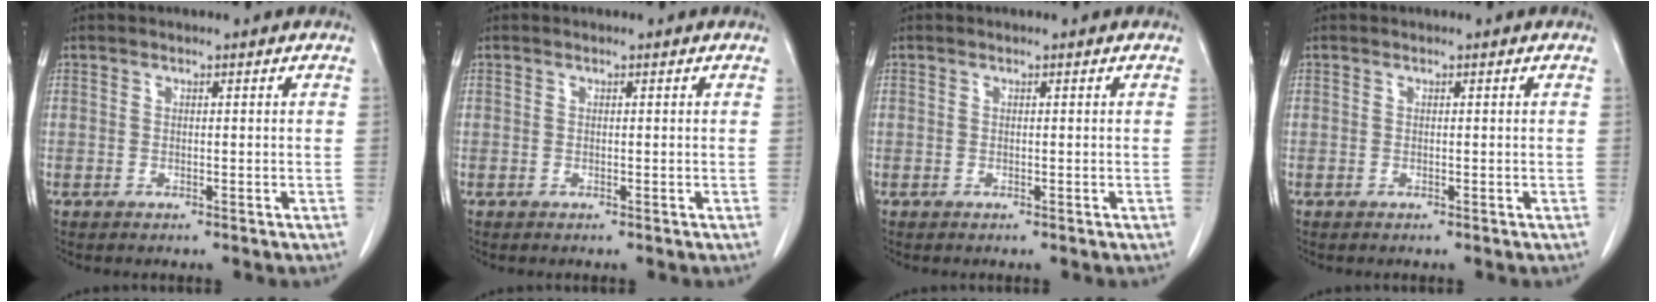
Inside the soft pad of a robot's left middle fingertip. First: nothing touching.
{"total": 0.0}
{"total": 0.0}
{"total": 0.0}